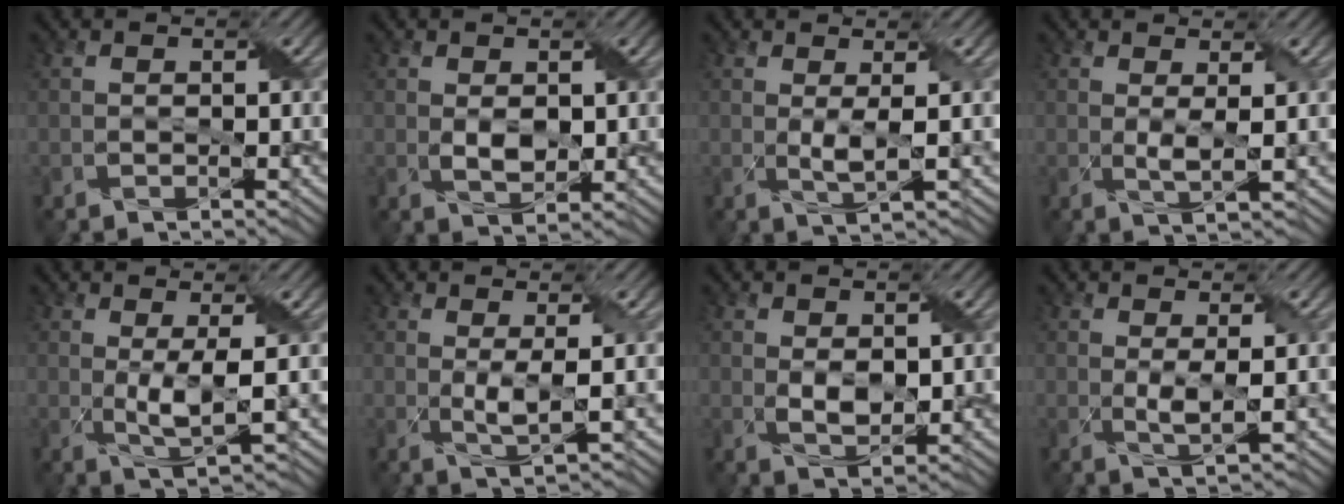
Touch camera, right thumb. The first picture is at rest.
{"total": 2.6, "force": [0.3, 1.6, 2.1], "torque": [-0.046, -0.007, 0.011]}
{"total": 2.4, "force": [0.4, 0.2, 2.3], "torque": [-0.051, 0.002, 0.010]}
{"total": 2.4, "force": [0.7, 0.2, 2.2], "torque": [-0.050, -0.003, 0.014]}
{"total": 4.2, "force": [0.2, 0.8, 4.2], "torque": [-0.090, 0.001, 0.006]}
{"total": 2.8, "force": [0.4, 0.3, 2.7], "torque": [-0.060, 0.002, 0.009]}
{"total": 2.9, "force": [0.4, 1.7, 2.4], "torque": [-0.054, -0.006, 0.014]}
{"total": 2.4, "force": [0.5, 0.2, 2.4], "torque": [-0.053, 0.000, 0.012]}